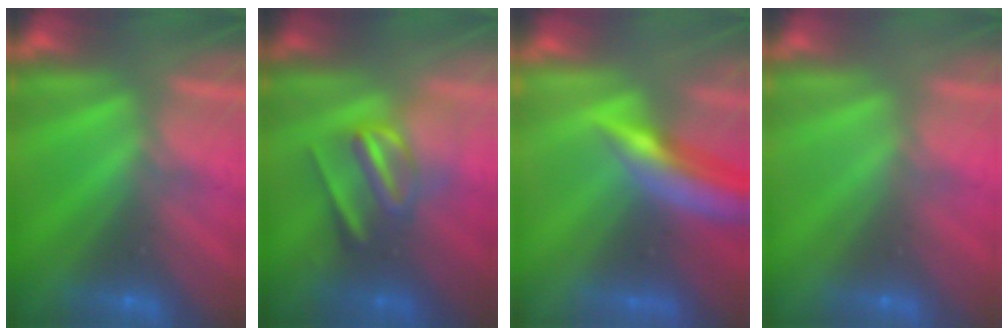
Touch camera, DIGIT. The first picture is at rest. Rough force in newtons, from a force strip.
{"total": 2.9}
{"total": 7.4}
{"total": 3.2}